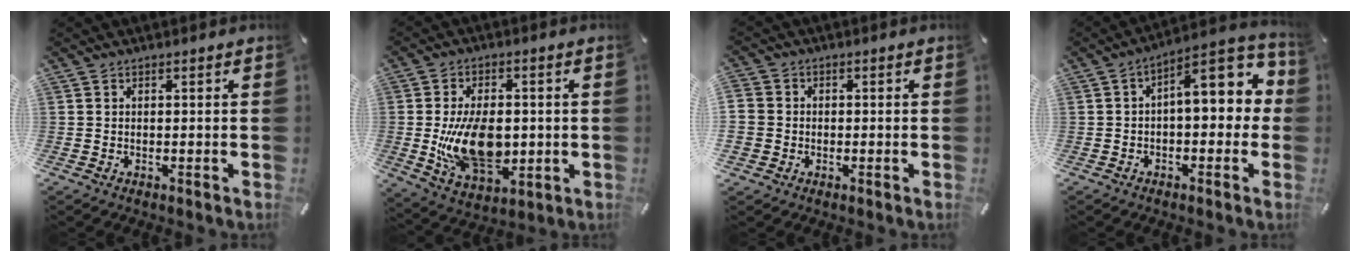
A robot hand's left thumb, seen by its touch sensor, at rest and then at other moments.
{"total": 16.6, "force": [-1.1, 10.7, 12.7], "torque": [-0.244, -0.013, -0.021]}
{"total": 4.8, "force": [-0.6, 4.7, 0.9], "torque": [-0.024, 0.007, -0.012]}
{"total": 11.5, "force": [2.9, 5.7, 9.6], "torque": [-0.124, -0.025, 0.046]}